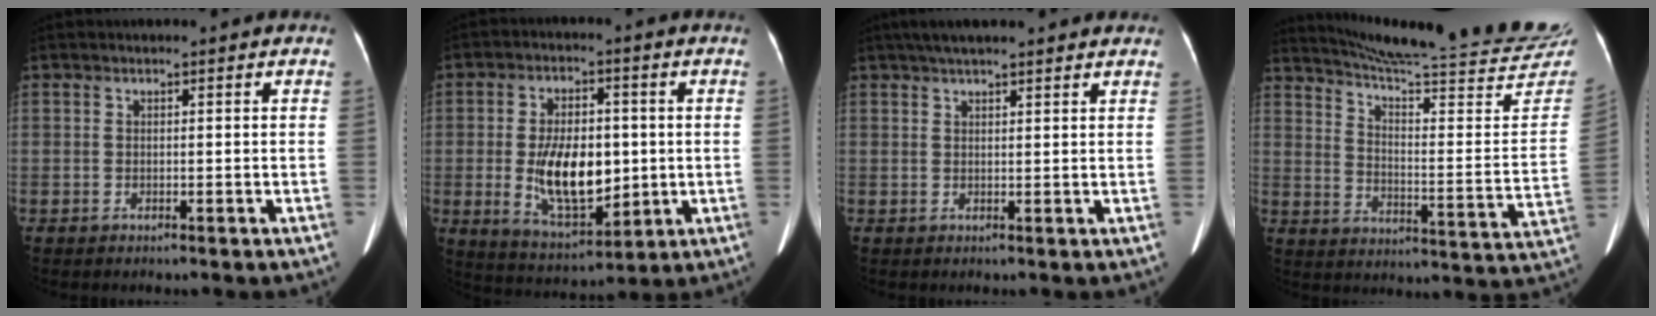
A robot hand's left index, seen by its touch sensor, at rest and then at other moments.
{"total": 12.0, "force": [-0.6, 6.0, 10.4], "torque": [-0.196, -0.002, 0.003]}
{"total": 9.3, "force": [7.7, 1.4, 5.0], "torque": [-0.073, 0.039, 0.106]}
{"total": 28.0, "force": [26.2, 0.0, 9.9], "torque": [-0.156, -0.113, 0.337]}